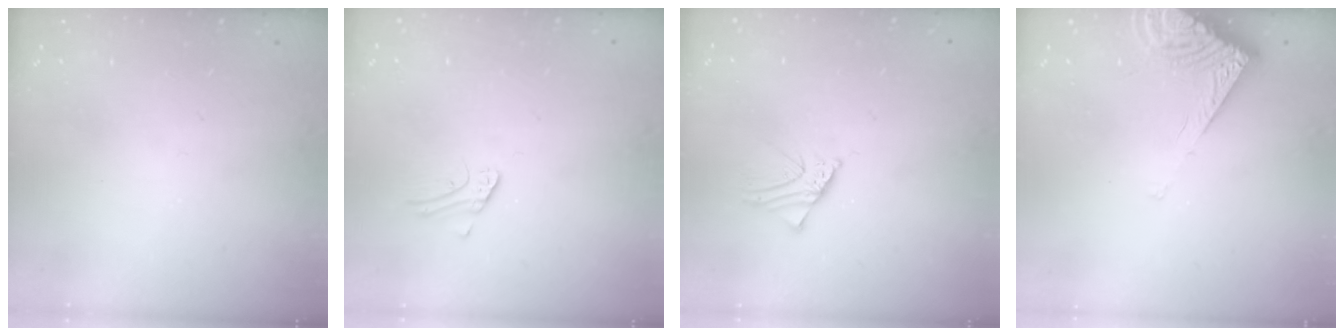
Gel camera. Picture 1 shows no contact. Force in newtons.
{"total": 2.7, "press": 2.7, "slide": 0.3}
{"total": 1.7, "press": 1.7, "slide": 0.2}
{"total": 9.5, "press": 9.5, "slide": 1.0}